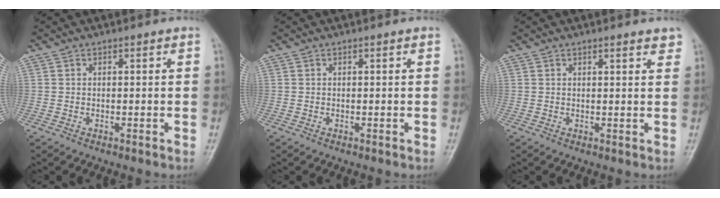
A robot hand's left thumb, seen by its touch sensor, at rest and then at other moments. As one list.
[{"total": 0.0}, {"total": 2.5, "force": [1.9, 0.5, 1.5], "torque": [-0.010, -0.006, 0.022]}]